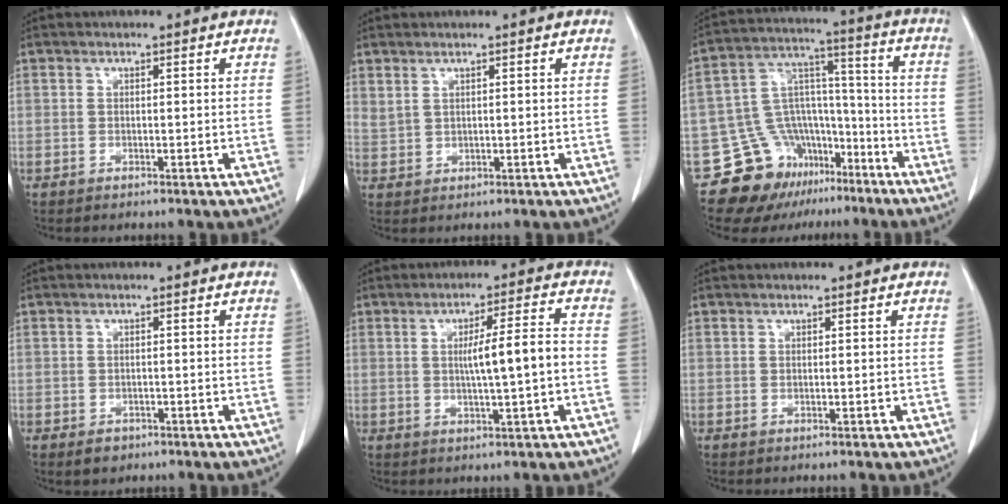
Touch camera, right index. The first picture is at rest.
{"total": 1.5, "force": [1.1, 0.6, 0.9], "torque": [-0.023, 0.003, 0.030]}
{"total": 14.7, "force": [-10.0, 10.1, 4.0], "torque": [-0.058, 0.089, -0.152]}
{"total": 2.2, "force": [-1.3, 1.6, 0.7], "torque": [-0.012, 0.002, -0.013]}
{"total": 7.2, "force": [-0.4, 0.1, 7.2], "torque": [-0.114, 0.007, -0.005]}
{"total": 0.0}